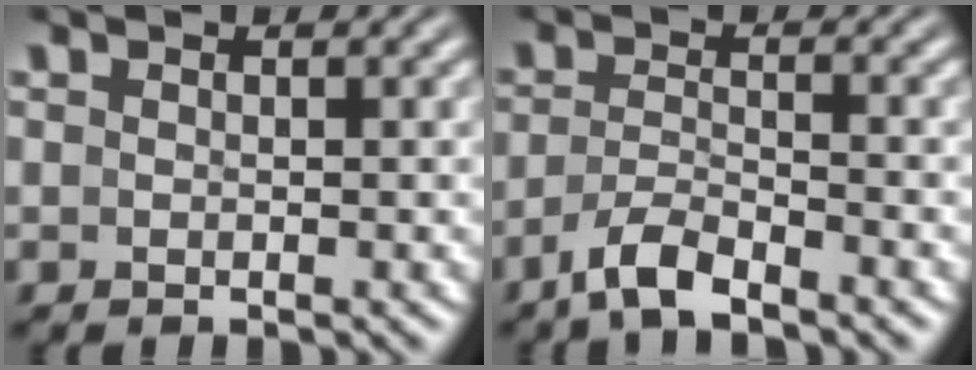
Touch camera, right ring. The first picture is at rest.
{"total": 3.2, "force": [-2.6, 0.7, 1.7], "torque": [-0.036, -0.007, -0.041]}